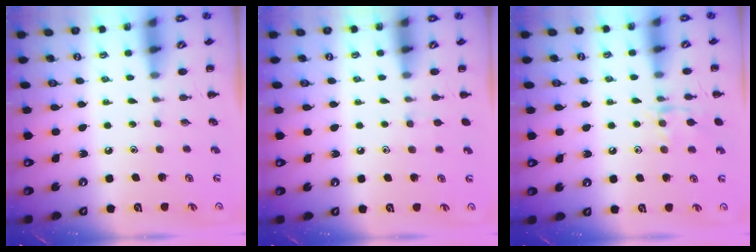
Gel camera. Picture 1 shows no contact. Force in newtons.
{"total": 3.2, "press": 2.9, "slide": 1.3}
{"total": 9.7, "press": 9.6, "slide": 1.0}